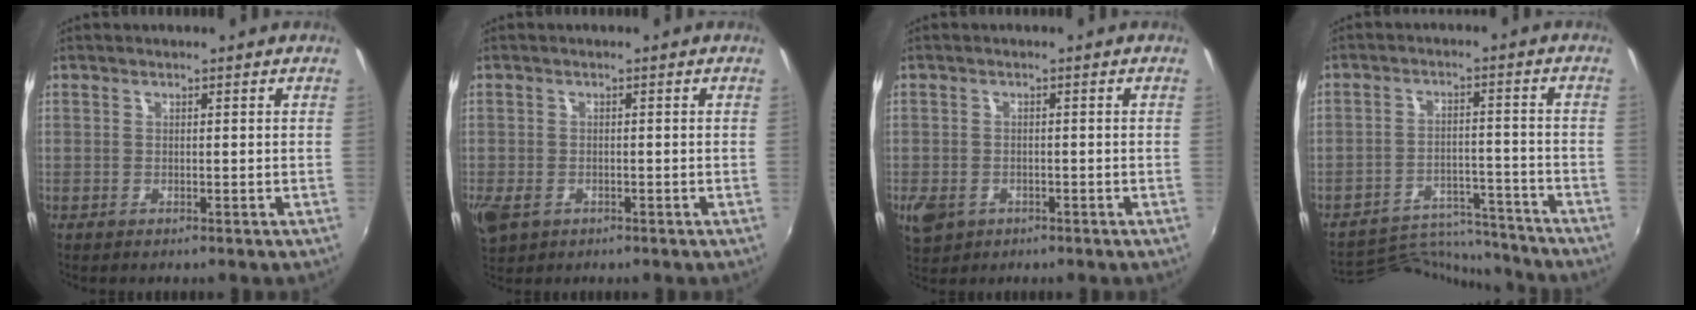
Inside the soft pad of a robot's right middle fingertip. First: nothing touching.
{"total": 5.7, "force": [-2.5, 3.8, 3.4], "torque": [-0.080, -0.018, -0.045]}
{"total": 5.4, "force": [-2.4, 4.1, 2.7], "torque": [-0.064, -0.011, -0.039]}
{"total": 14.6, "force": [-14.1, 2.4, 2.8], "torque": [-0.069, 0.013, -0.210]}